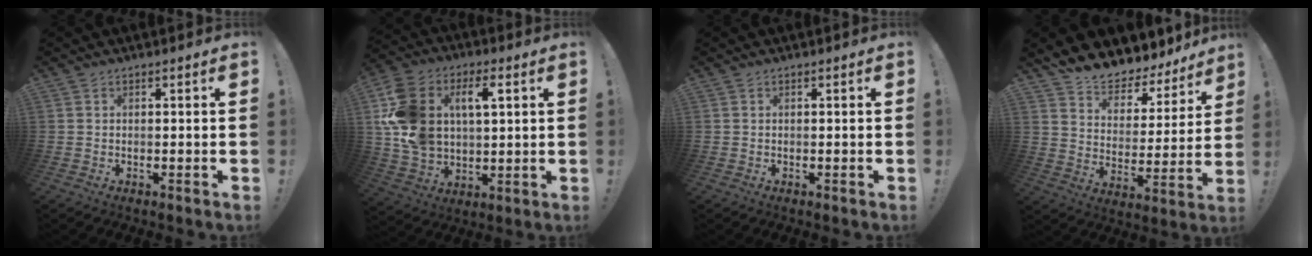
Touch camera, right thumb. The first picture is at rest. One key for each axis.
{"total": 17.9, "fx": 5.2, "fy": 12.2, "fz": 12.1, "tx": -0.232, "ty": -0.010, "tz": 0.091}
{"total": 0.0}
{"total": 9.6, "fx": 9.1, "fy": 2.8, "fz": 1.3, "tx": -0.040, "ty": -0.090, "tz": 0.162}